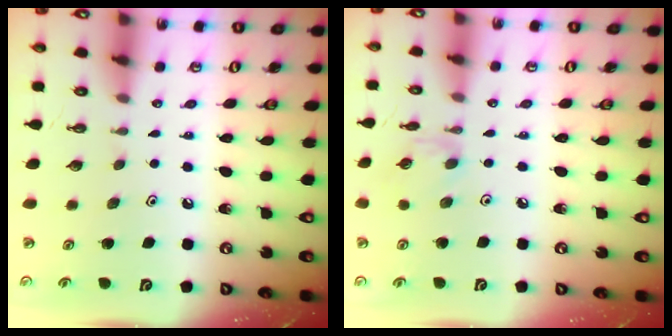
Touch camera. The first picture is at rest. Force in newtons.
{"total": 4.6, "press": 4.6, "slide": 0.5}